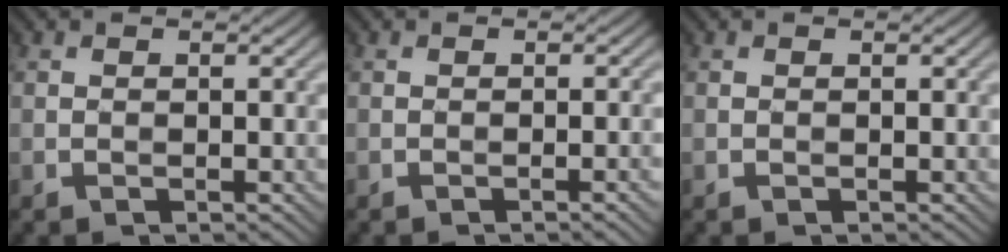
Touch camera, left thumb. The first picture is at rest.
{"total": 0.7, "force": [-0.5, -0.4, 0.4], "torque": [-0.006, 0.002, -0.008]}
{"total": 0.0}